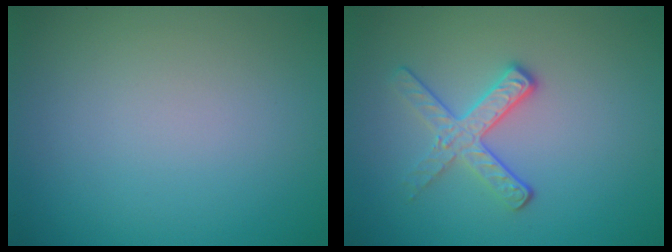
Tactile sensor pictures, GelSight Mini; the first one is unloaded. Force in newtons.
{"total": 2.9, "press": 2.6, "slide": 1.3}